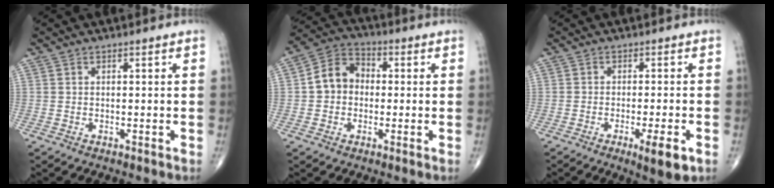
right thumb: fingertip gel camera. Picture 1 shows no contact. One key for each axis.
{"total": 8.0, "fx": -0.1, "fy": 6.6, "fz": 4.6, "tx": -0.063, "ty": 0.028, "tz": -0.015}
{"total": 6.1, "fx": -2.6, "fy": 1.1, "fz": 5.4, "tx": -0.083, "ty": -0.008, "tz": -0.038}